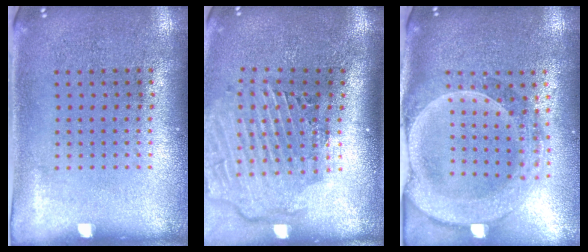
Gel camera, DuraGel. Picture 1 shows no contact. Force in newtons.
{"total": 2.9, "press": 2.2, "slide": 1.8}
{"total": 2.6, "press": 2.3, "slide": 1.3}